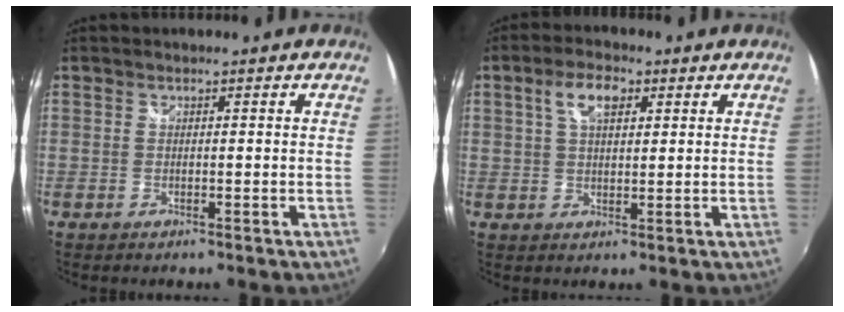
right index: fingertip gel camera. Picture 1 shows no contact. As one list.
[{"total": 5.7, "force": [2.3, 2.8, 4.3], "torque": [-0.079, 0.015, 0.041]}]